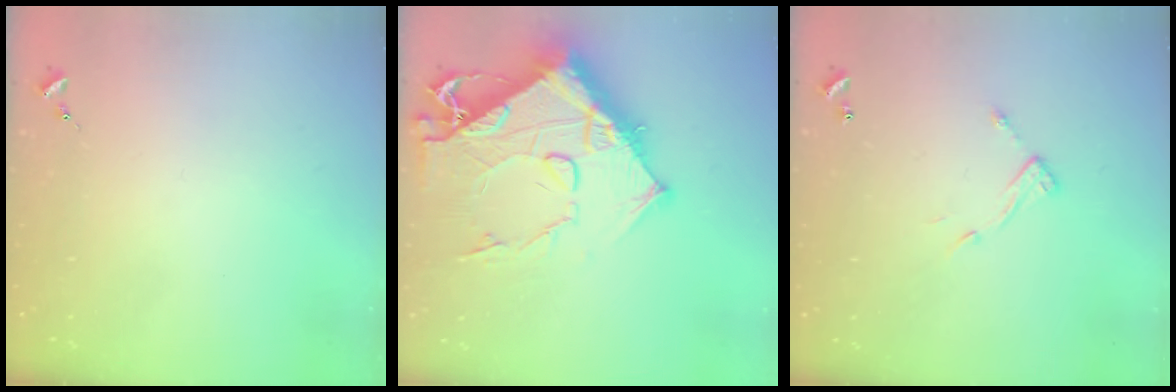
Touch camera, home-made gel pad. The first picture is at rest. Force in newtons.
{"total": 19.8, "press": 19.7, "slide": 2.0}
{"total": 7.9, "press": 7.9, "slide": 0.3}